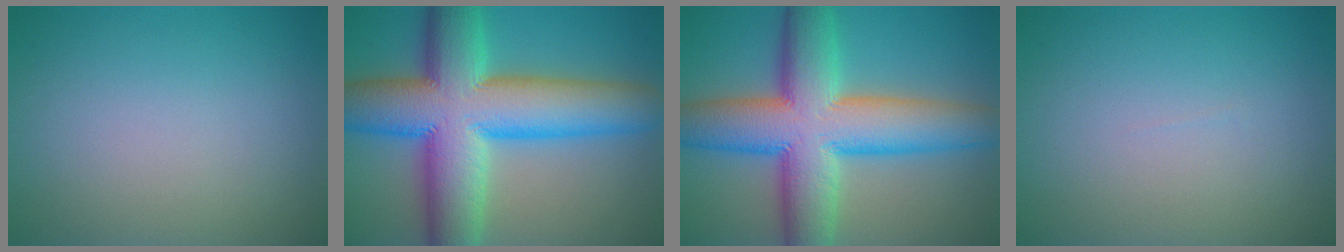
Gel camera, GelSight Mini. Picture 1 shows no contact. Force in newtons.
{"total": 14.9, "press": 14.9, "slide": 0.5}
{"total": 13.0, "press": 12.9, "slide": 0.7}
{"total": 0.0}